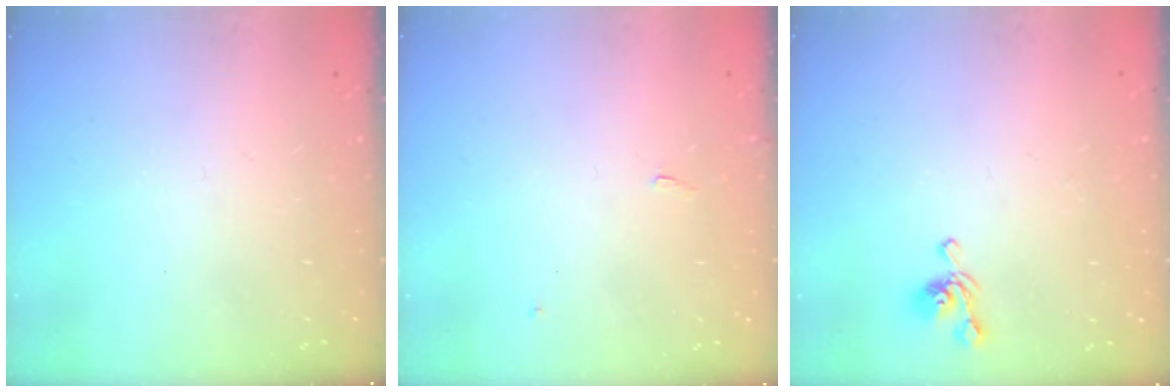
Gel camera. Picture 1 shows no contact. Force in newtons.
{"total": 1.6, "press": 1.6, "slide": 0.3}
{"total": 3.6, "press": 3.5, "slide": 0.6}